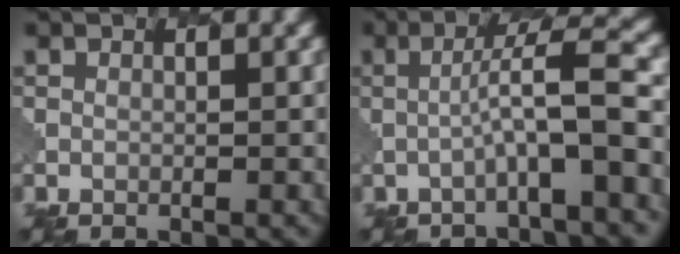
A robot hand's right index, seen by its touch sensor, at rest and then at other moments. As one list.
[{"total": 5.9, "force": [-1.1, 0.6, 5.7], "torque": [-0.085, 0.025, -0.029]}]